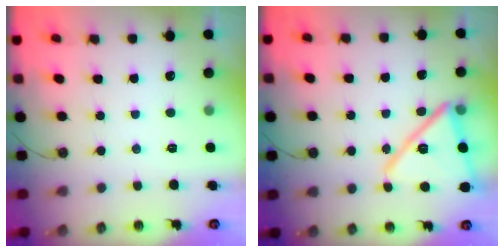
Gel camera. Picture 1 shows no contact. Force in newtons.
{"total": 17.7, "press": 17.7, "slide": 0.9}